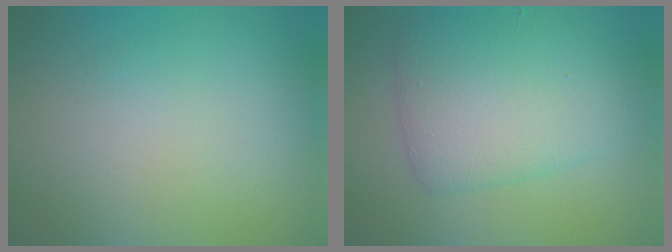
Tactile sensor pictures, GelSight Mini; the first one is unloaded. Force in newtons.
{"total": 5.4, "press": 5.4, "slide": 0.2}